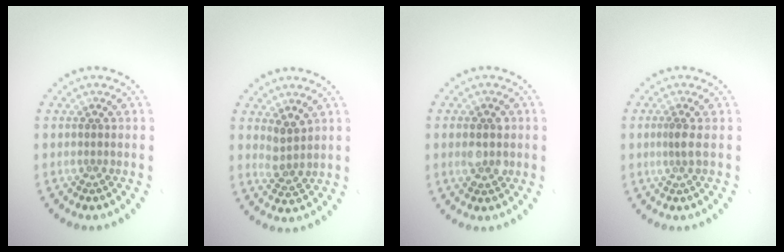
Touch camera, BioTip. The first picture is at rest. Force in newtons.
{"total": 2.0, "press": 1.7, "slide": 1.1}
{"total": 2.7, "press": 2.7, "slide": 0.2}
{"total": 1.1, "press": 0.7, "slide": 0.8}